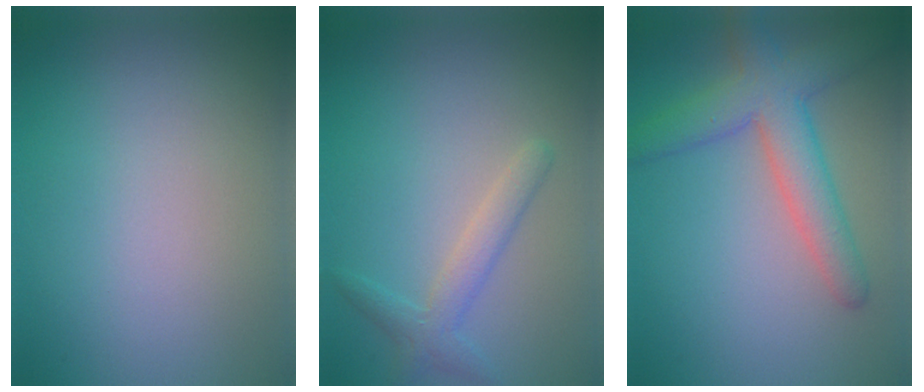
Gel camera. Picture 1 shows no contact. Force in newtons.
{"total": 2.4, "press": 2.4, "slide": 0.2}
{"total": 5.5, "press": 5.5, "slide": 0.3}